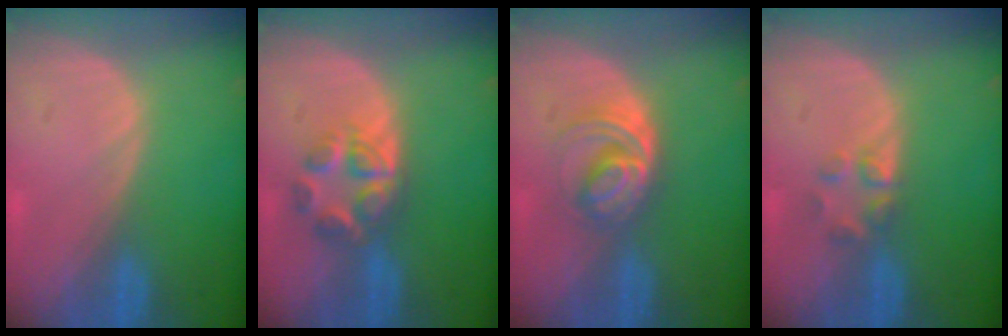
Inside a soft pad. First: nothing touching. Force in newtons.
{"total": 5.9, "press": 5.5, "slide": 2.2}
{"total": 6.3, "press": 5.4, "slide": 3.1}
{"total": 2.6, "press": 2.6, "slide": 0.2}